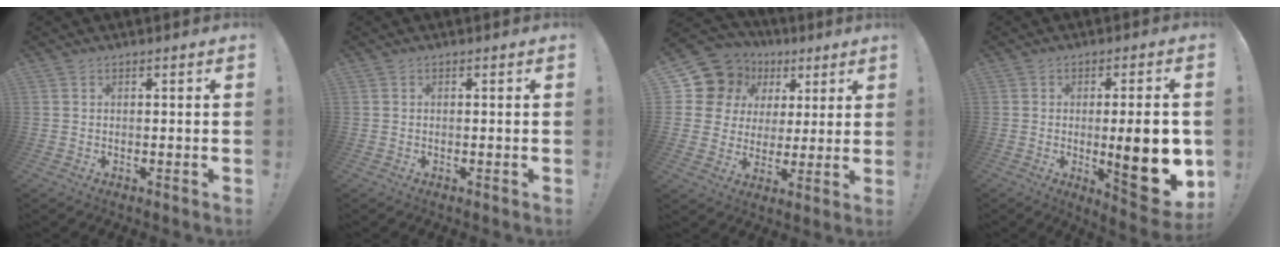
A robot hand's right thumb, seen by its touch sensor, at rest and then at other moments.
{"total": 0.0}
{"total": 13.3, "force": [6.1, 11.0, 4.5], "torque": [-0.076, -0.034, 0.129]}
{"total": 17.3, "force": [-2.6, 4.6, 16.5], "torque": [-0.202, -0.006, -0.027]}